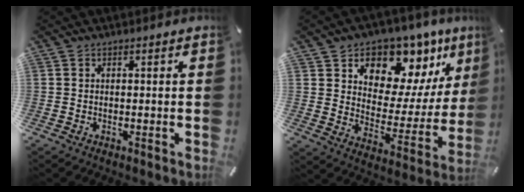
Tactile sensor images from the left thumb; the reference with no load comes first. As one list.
[{"total": 11.4, "force": [7.5, 7.8, 3.6], "torque": [-0.054, -0.076, 0.135]}]